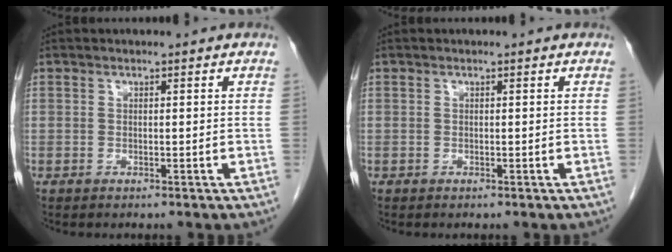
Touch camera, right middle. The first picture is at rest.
{"total": 0.0}